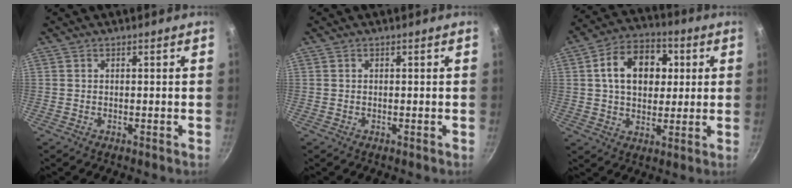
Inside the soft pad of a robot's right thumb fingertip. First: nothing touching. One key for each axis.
{"total": 0.0}
{"total": 14.4, "fx": 3.0, "fy": 10.2, "fz": 9.7, "tx": -0.119, "ty": 0.013, "tz": 0.037}